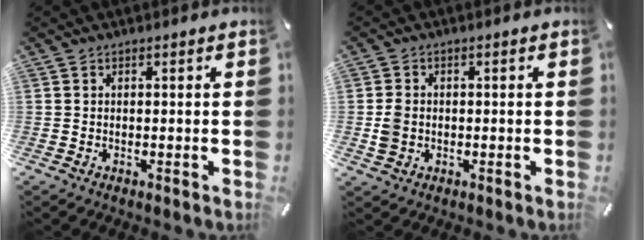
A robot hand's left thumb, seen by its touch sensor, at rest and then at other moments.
{"total": 3.8, "force": [-0.5, 3.2, 2.0], "torque": [-0.026, 0.005, -0.007]}